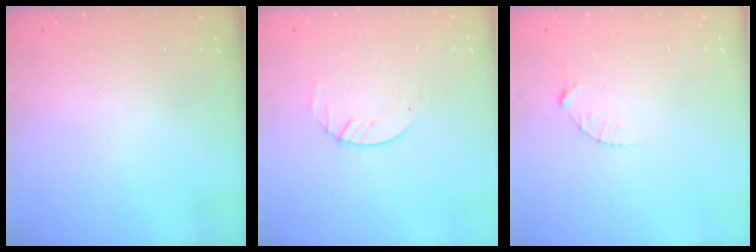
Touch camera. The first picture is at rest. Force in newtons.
{"total": 1.4, "press": 1.4, "slide": 0.2}
{"total": 3.1, "press": 3.1, "slide": 0.4}